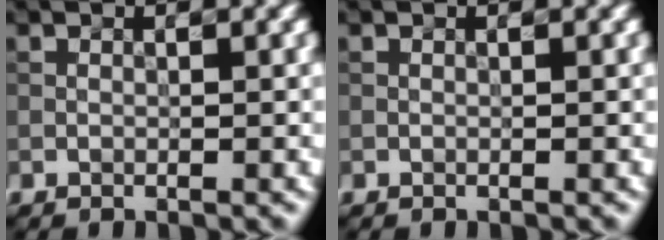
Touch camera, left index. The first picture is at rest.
{"total": 0.0}